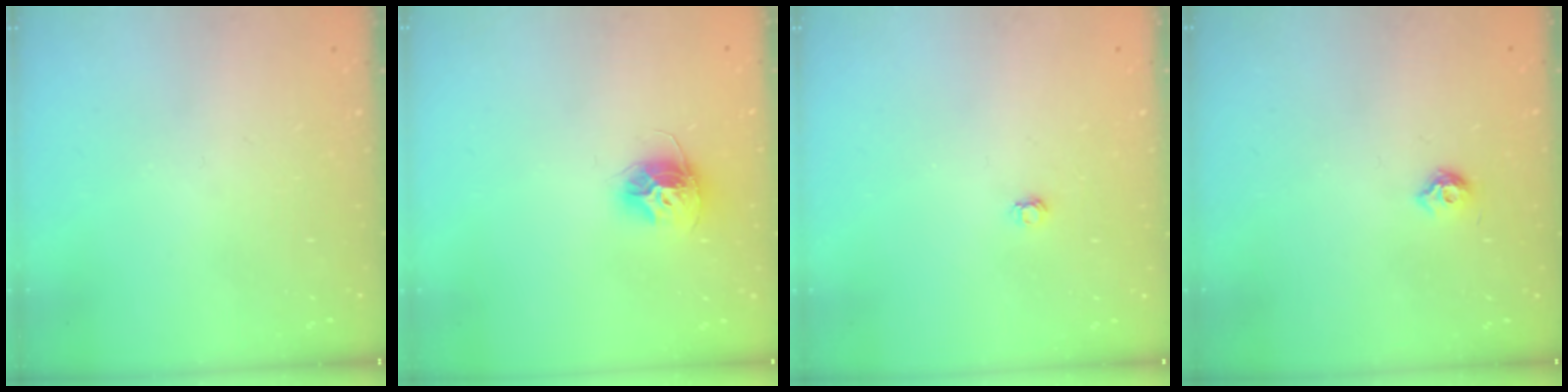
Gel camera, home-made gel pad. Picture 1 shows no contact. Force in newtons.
{"total": 10.3, "press": 10.3, "slide": 0.4}
{"total": 3.0, "press": 3.0, "slide": 0.4}
{"total": 5.6, "press": 5.5, "slide": 1.0}